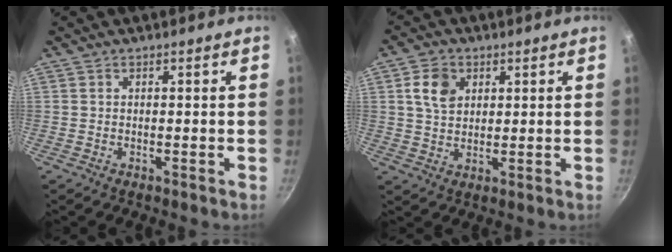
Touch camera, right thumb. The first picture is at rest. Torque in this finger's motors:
{"motor_torque": [0.18, 0.28, 0.39, 0.15, 0.03]}